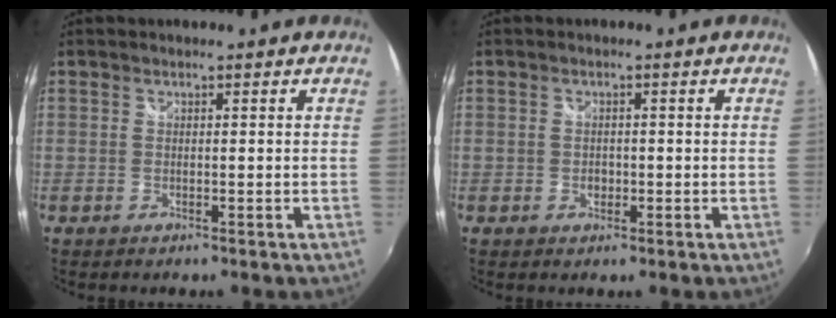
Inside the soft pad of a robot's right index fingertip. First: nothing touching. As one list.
[{"total": 1.7, "force": [-0.3, 1.4, 0.9], "torque": [-0.015, 0.000, -0.007]}]